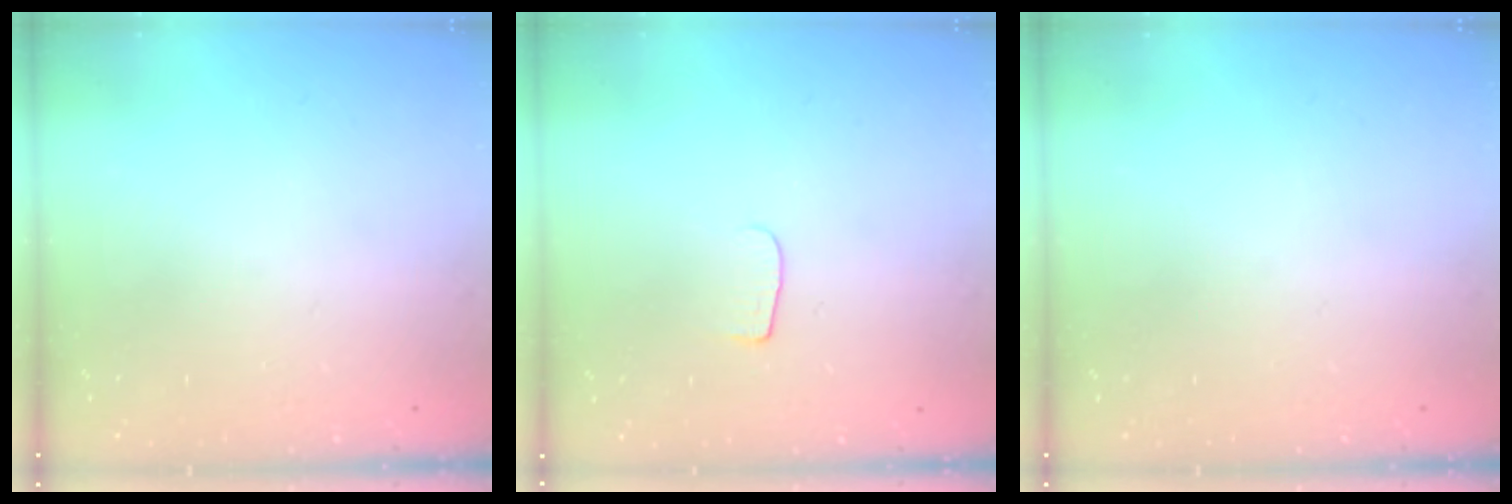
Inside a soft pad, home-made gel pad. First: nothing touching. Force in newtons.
{"total": 4.5, "press": 4.4, "slide": 0.6}
{"total": 0.0}